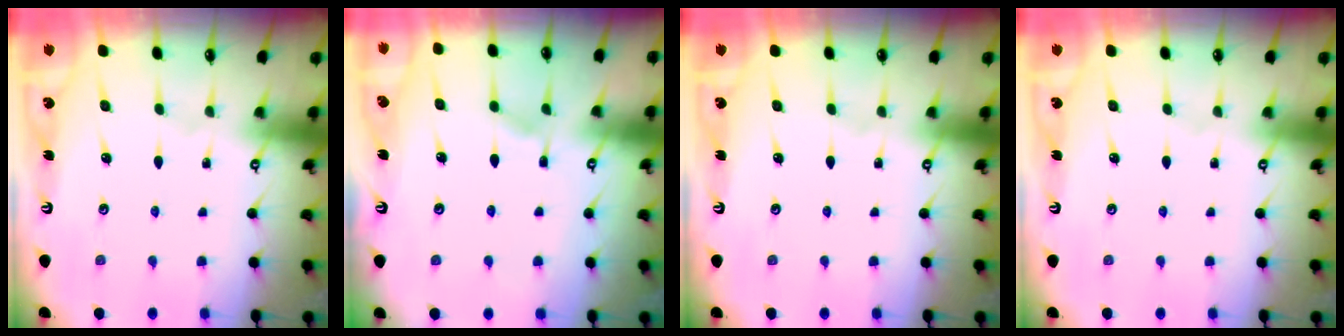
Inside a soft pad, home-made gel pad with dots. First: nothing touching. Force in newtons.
{"total": 6.3, "press": 6.2, "slide": 0.7}
{"total": 0.0}
{"total": 0.0}